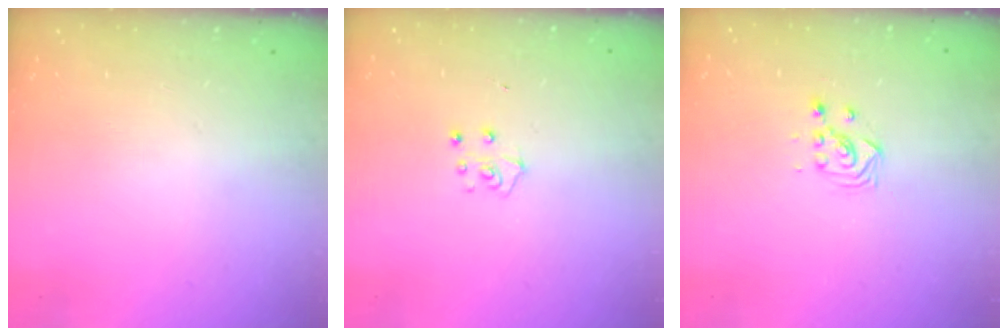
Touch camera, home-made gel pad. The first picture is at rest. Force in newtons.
{"total": 5.3, "press": 5.3, "slide": 0.5}
{"total": 2.9, "press": 2.9, "slide": 0.3}